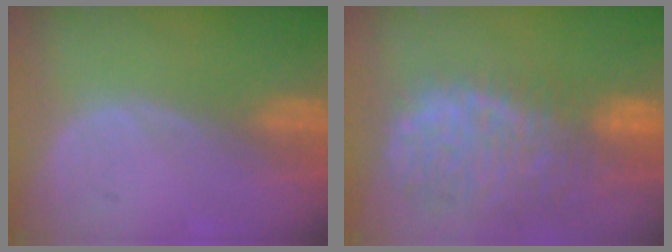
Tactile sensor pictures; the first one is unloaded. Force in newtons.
{"total": 13.7, "press": 11.1, "slide": 7.9}